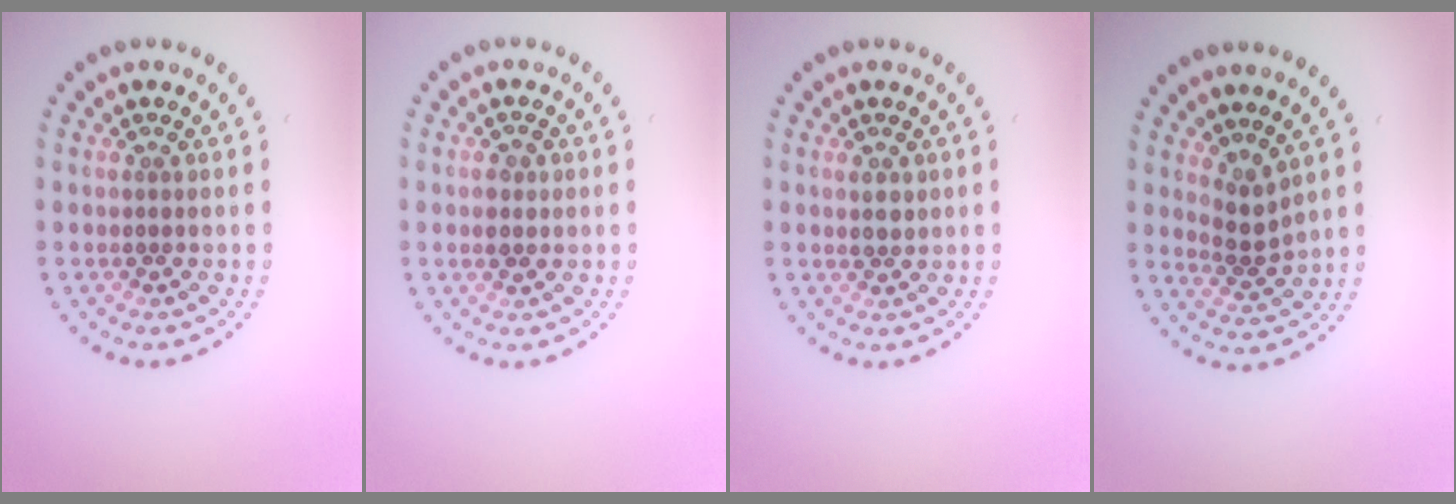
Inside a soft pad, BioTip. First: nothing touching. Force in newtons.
{"total": 1.4, "press": 1.4, "slide": 0.3}
{"total": 1.2, "press": 1.1, "slide": 0.5}
{"total": 2.2, "press": 1.5, "slide": 1.6}